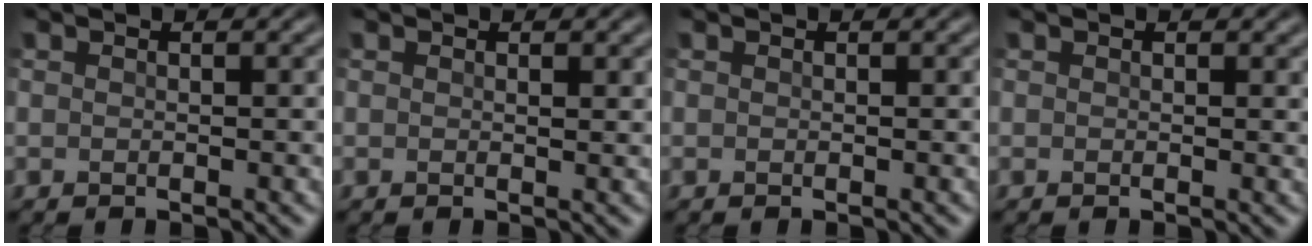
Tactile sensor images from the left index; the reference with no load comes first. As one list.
[{"total": 0.6, "force": [0.4, 0.1, 0.4], "torque": [-0.003, 0.000, 0.007]}, {"total": 0.0}, {"total": 0.6, "force": [0.4, 0.1, 0.4], "torque": [-0.003, 0.000, 0.008]}]